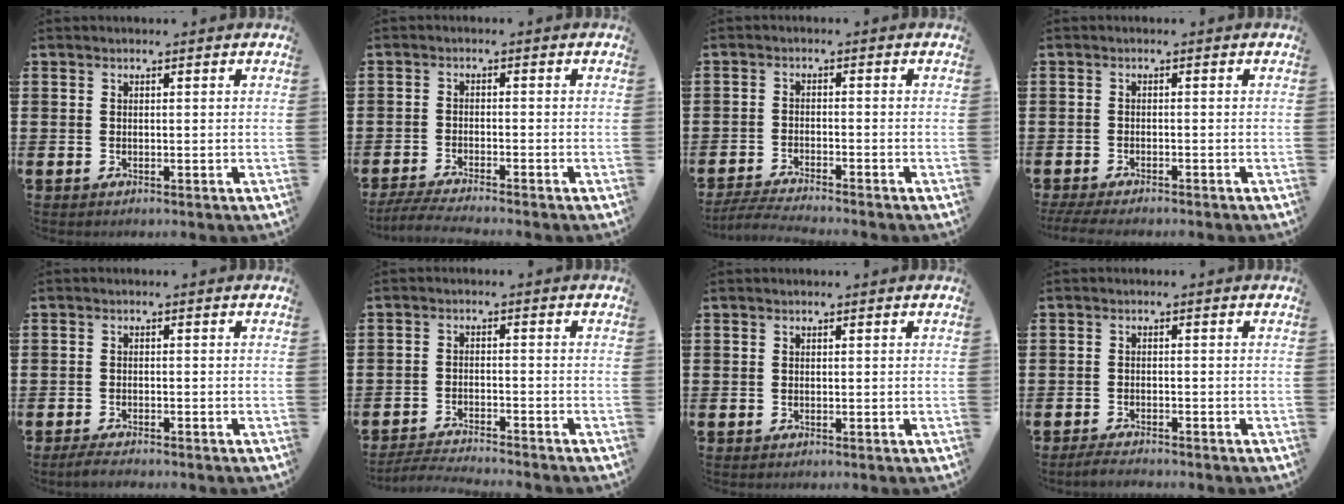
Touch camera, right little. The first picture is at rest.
{"total": 2.6, "force": [-2.3, -0.1, 1.2], "torque": [-0.018, -0.002, -0.043]}
{"total": 2.8, "force": [-2.7, -0.2, 0.9], "torque": [-0.013, 0.000, -0.052]}
{"total": 1.5, "force": [-1.2, 0.1, 0.8], "torque": [-0.013, 0.000, -0.024]}
{"total": 1.5, "force": [-1.3, 0.2, 0.7], "torque": [-0.013, 0.001, -0.025]}
{"total": 2.7, "force": [-2.7, -0.2, 0.3], "torque": [-0.006, 0.002, -0.056]}
{"total": 0.0}
{"total": 1.6, "force": [-1.5, 0.0, 0.4], "torque": [-0.009, 0.002, -0.030]}